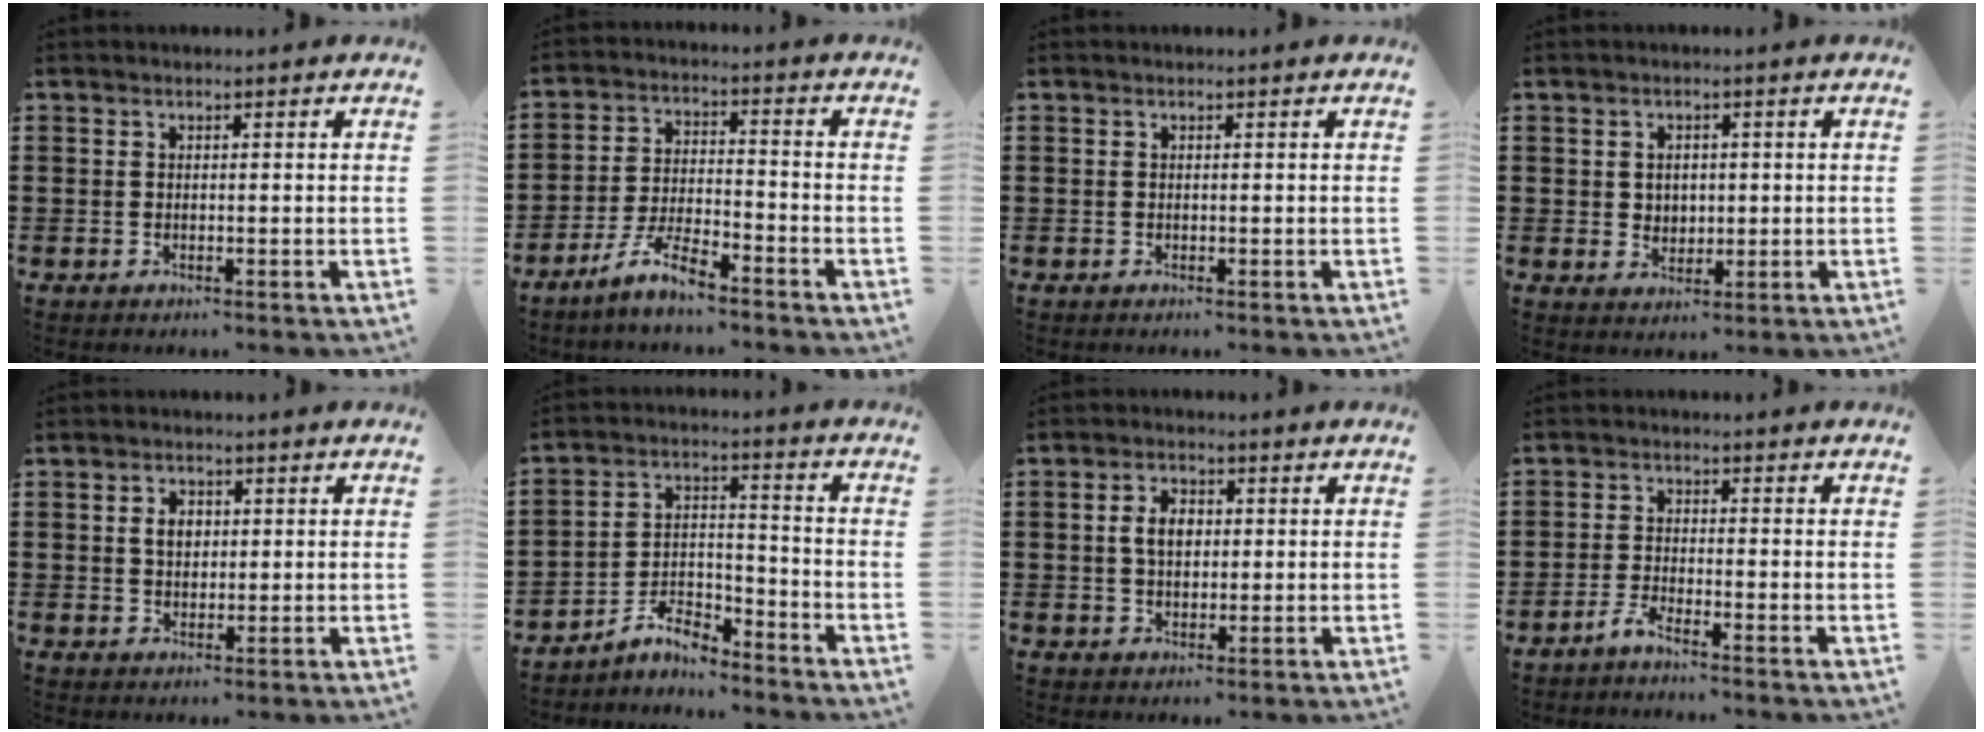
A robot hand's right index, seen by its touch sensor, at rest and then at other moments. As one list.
[{"total": 6.5, "force": [-5.4, 0.9, 3.6], "torque": [-0.086, -0.003, -0.106]}, {"total": 0.0}, {"total": 2.3, "force": [0.6, 2.1, 0.8], "torque": [-0.015, 0.006, 0.006]}, {"total": 2.9, "force": [0.5, 2.1, 1.9], "torque": [-0.043, 0.011, 0.008]}, {"total": 6.3, "force": [-5.6, 1.7, 2.4], "torque": [-0.053, 0.005, -0.110]}, {"total": 4.1, "force": [0.4, 2.7, 3.1], "torque": [-0.059, 0.009, 0.002]}, {"total": 2.1, "force": [-1.9, -0.1, 0.8], "torque": [-0.023, 0.000, -0.039]}]